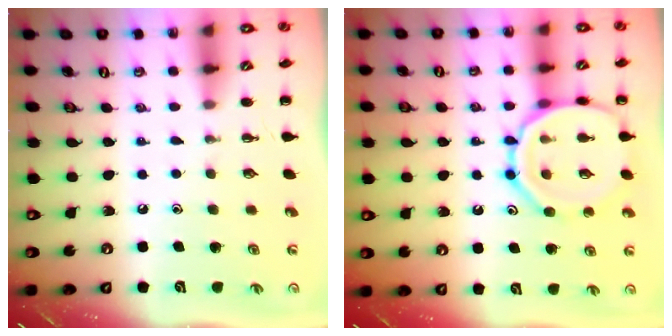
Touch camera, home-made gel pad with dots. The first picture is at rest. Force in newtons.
{"total": 14.9, "press": 14.8, "slide": 0.9}